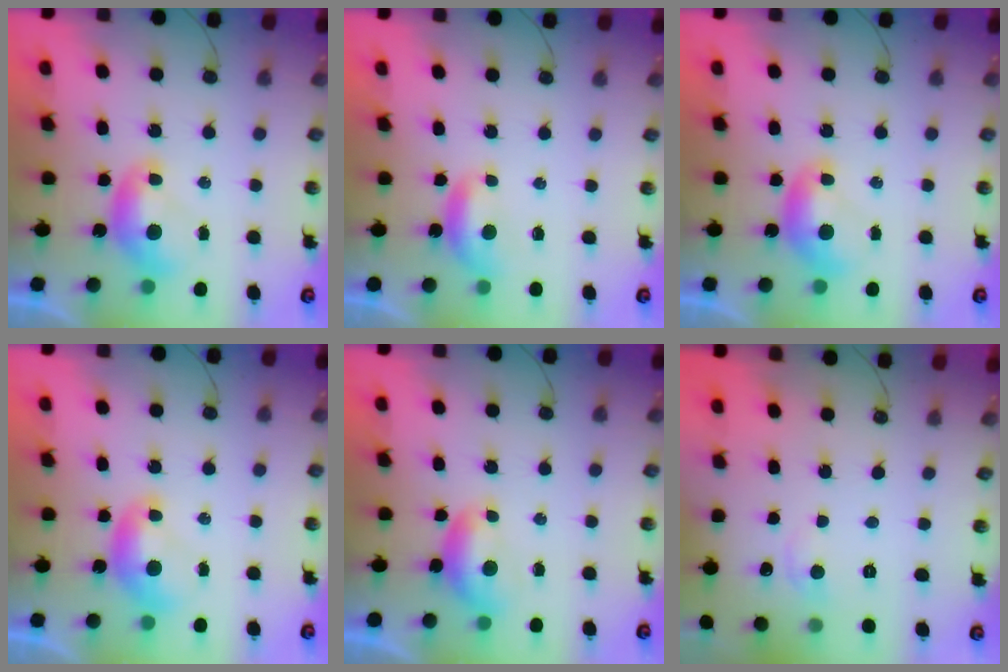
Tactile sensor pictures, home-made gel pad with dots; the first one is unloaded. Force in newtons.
{"total": 0.6, "press": 0.1, "slide": 0.5}
{"total": 0.0}
{"total": 0.0}
{"total": 0.5, "press": 0.1, "slide": 0.5}
{"total": 0.9, "press": 0.5, "slide": 0.7}